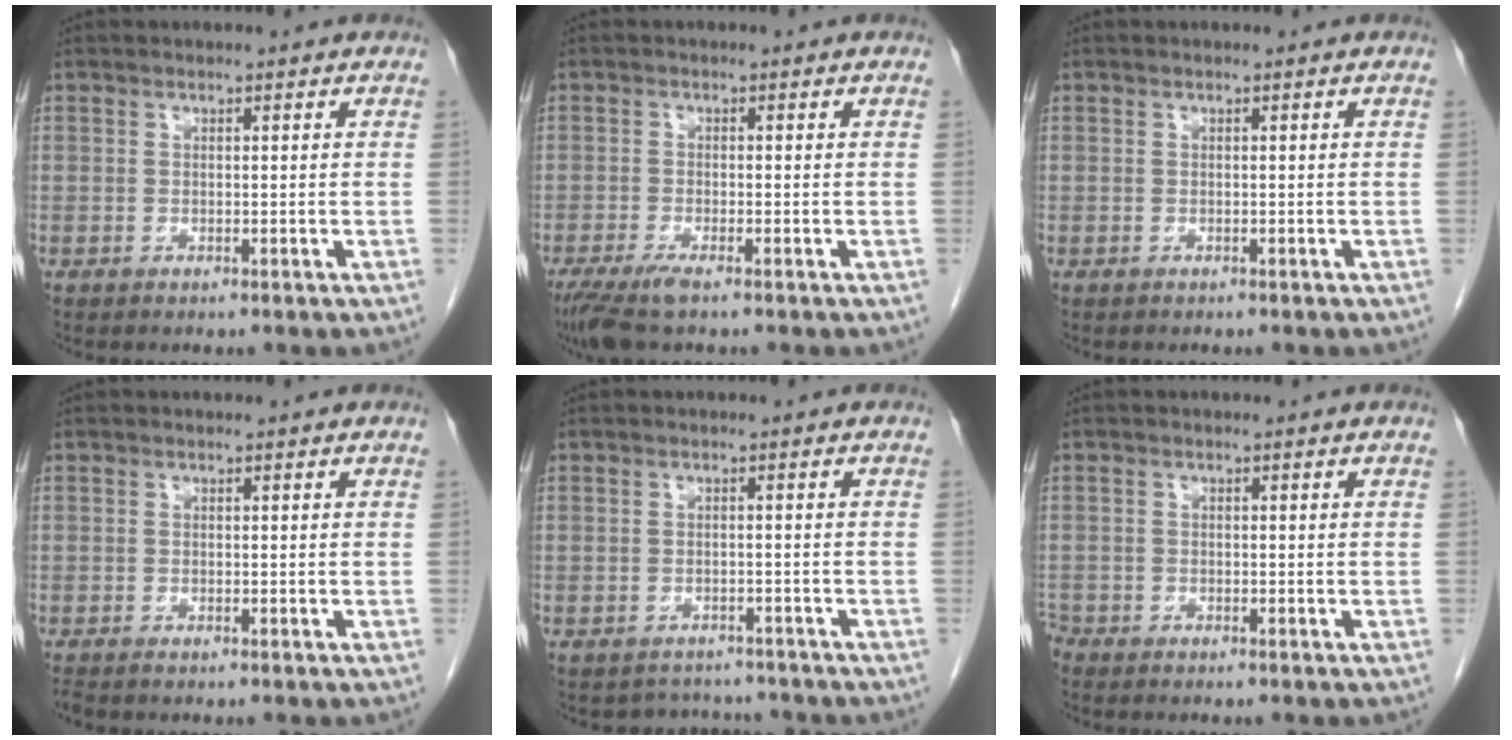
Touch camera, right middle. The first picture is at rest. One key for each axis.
{"total": 4.6, "fx": -3.2, "fy": 0.7, "fz": 3.3, "tx": -0.063, "ty": -0.013, "tz": -0.057}
{"total": 0.0}
{"total": 0.9, "fx": -0.8, "fy": 0.1, "fz": 0.3, "tx": -0.012, "ty": -0.004, "tz": -0.014}
{"total": 4.0, "fx": -3.7, "fy": 1.4, "fz": -0.5, "tx": 0.004, "ty": 0.011, "tz": -0.050}
{"total": 1.9, "fx": -1.7, "fy": 0.8, "fz": 0.2, "tx": -0.008, "ty": -0.001, "tz": -0.031}